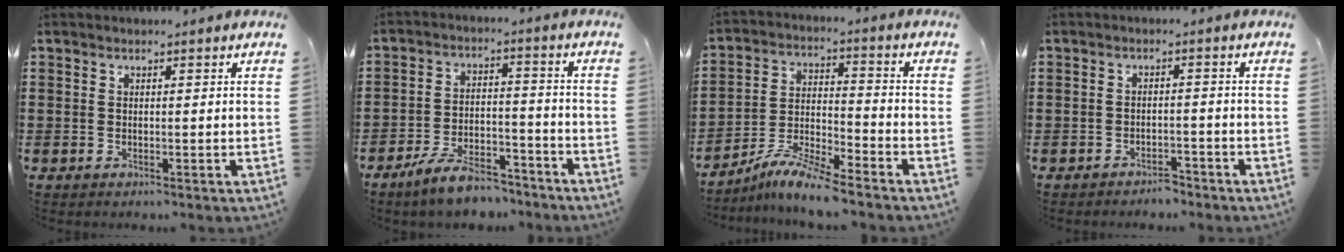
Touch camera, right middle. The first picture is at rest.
{"total": 7.7, "force": [-6.7, 1.7, 3.4], "torque": [-0.066, 0.010, -0.126]}
{"total": 7.4, "force": [-6.8, 0.1, 3.0], "torque": [-0.065, -0.006, -0.132]}
{"total": 2.2, "force": [-2.2, 0.3, -0.1], "torque": [-0.008, 0.000, -0.047]}